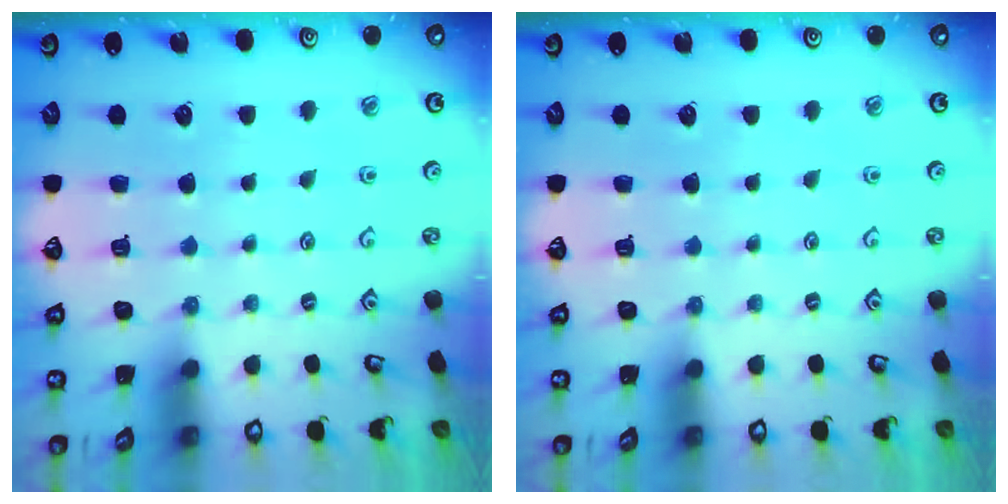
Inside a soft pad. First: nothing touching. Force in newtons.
{"total": 0.0}